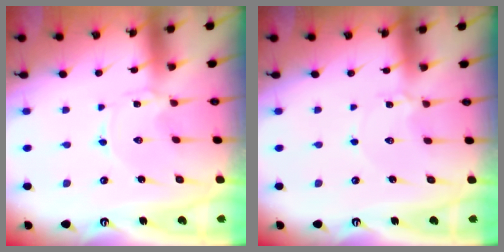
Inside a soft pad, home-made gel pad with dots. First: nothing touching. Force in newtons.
{"total": 2.4, "press": 2.4, "slide": 0.3}